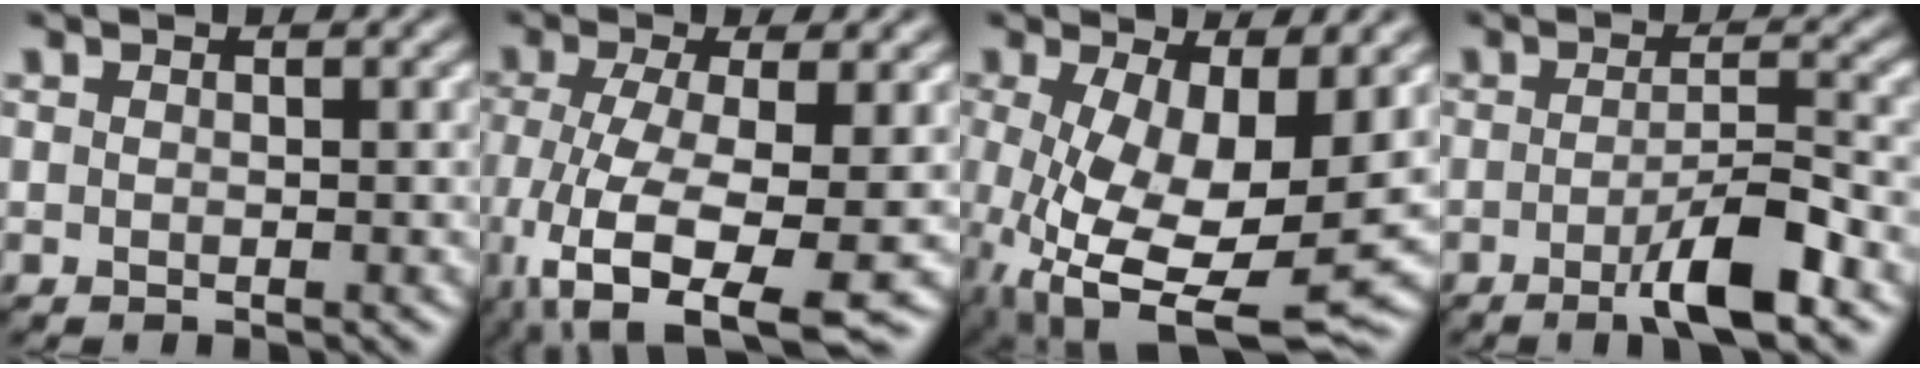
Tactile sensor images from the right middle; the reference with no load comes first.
{"total": 10.3, "force": [-4.2, 3.4, 8.8], "torque": [-0.176, -0.029, -0.066]}
{"total": 11.0, "force": [-2.0, 4.4, 9.9], "torque": [-0.185, -0.024, -0.021]}
{"total": 5.0, "force": [-2.3, 0.7, 4.3], "torque": [-0.074, 0.002, -0.044]}